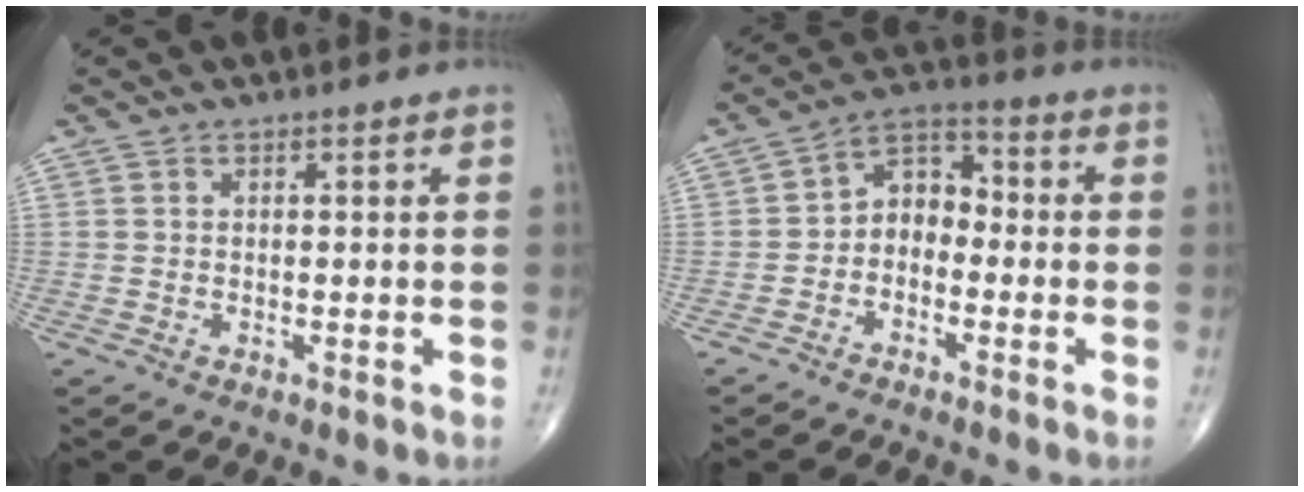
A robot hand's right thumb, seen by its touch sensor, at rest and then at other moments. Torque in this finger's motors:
{"motor_torque": [-0.02, 0.06, 0.55, -0.09, 0.11]}